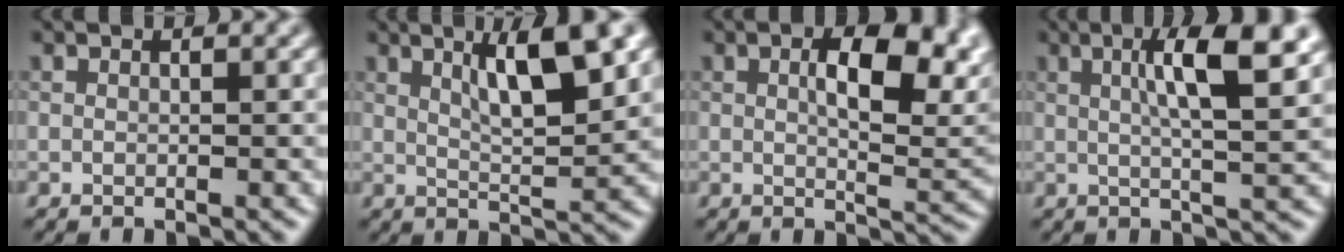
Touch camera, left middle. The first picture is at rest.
{"total": 6.3, "force": [2.6, 1.5, 5.5], "torque": [-0.085, 0.002, 0.042]}
{"total": 8.9, "force": [1.9, 3.8, 7.8], "torque": [-0.117, 0.002, 0.035]}
{"total": 7.3, "force": [2.2, 1.6, 6.8], "torque": [-0.095, 0.011, 0.032]}